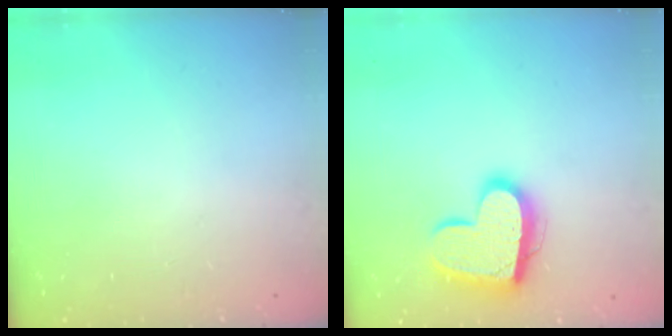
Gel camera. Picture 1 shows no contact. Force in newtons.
{"total": 15.9, "press": 15.9, "slide": 0.9}